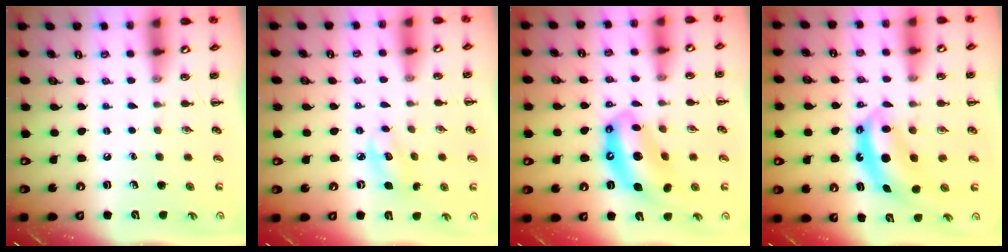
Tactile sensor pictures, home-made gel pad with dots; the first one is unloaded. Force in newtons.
{"total": 4.5, "press": 4.5, "slide": 0.7}
{"total": 12.4, "press": 11.9, "slide": 3.5}
{"total": 6.7, "press": 6.6, "slide": 1.2}